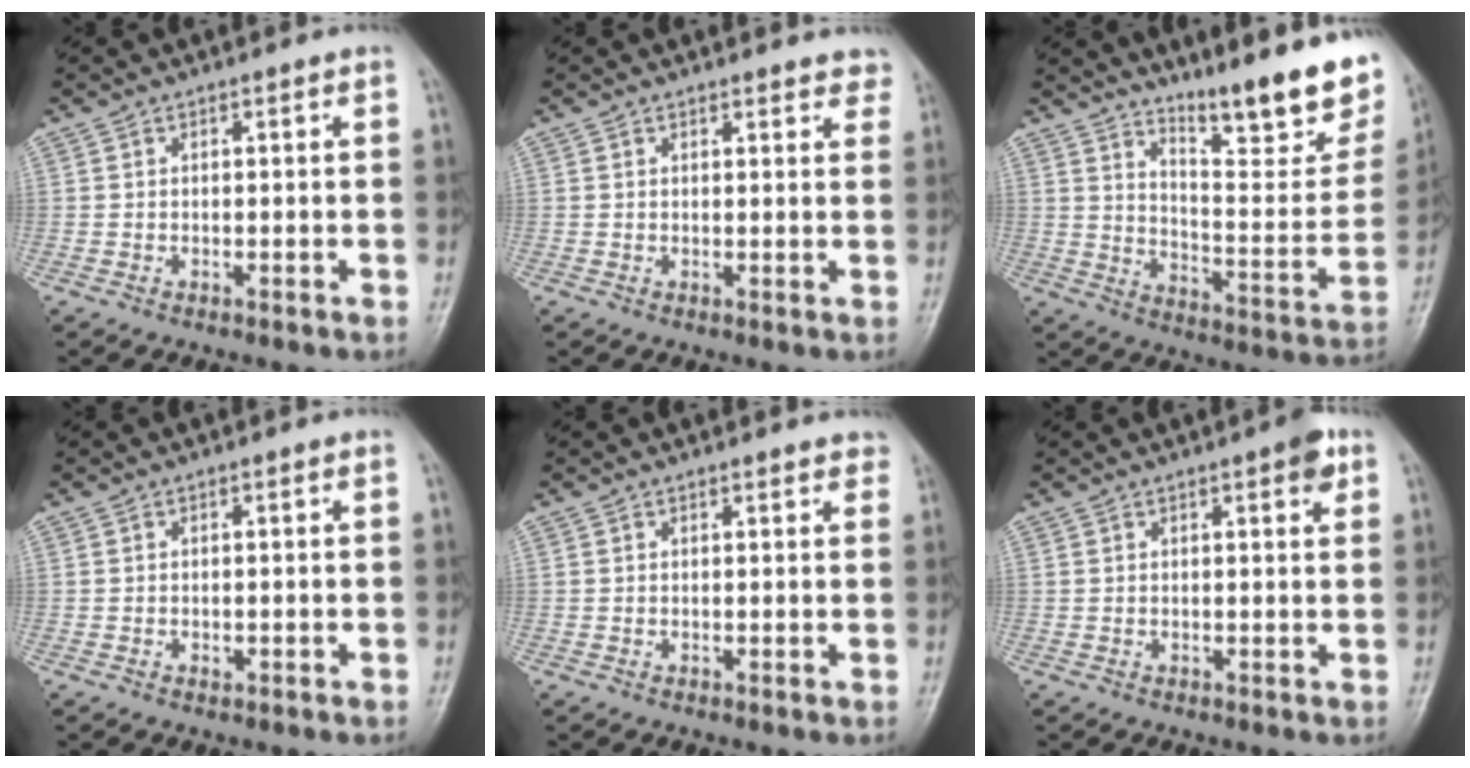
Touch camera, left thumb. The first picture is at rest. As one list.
[{"total": 4.0, "force": [3.5, 1.3, 1.4], "torque": [0.010, -0.011, 0.029]}, {"total": 22.1, "force": [15.6, 5.2, 14.8], "torque": [-0.175, -0.103, 0.227]}, {"total": 0.8, "force": [-0.2, 0.5, 0.5], "torque": [-0.007, 0.002, -0.001]}, {"total": 2.3, "force": [1.9, 0.7, 1.1], "torque": [0.001, -0.001, 0.017]}, {"total": 3.5, "force": [1.8, 0.9, 2.8], "torque": [-0.033, -0.005, 0.019]}]